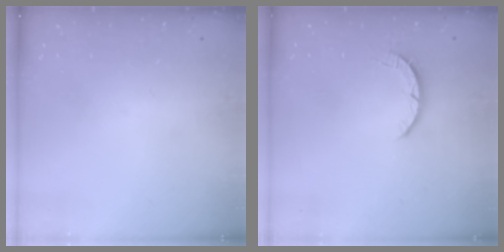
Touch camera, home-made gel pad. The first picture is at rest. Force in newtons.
{"total": 2.5, "press": 2.4, "slide": 0.4}